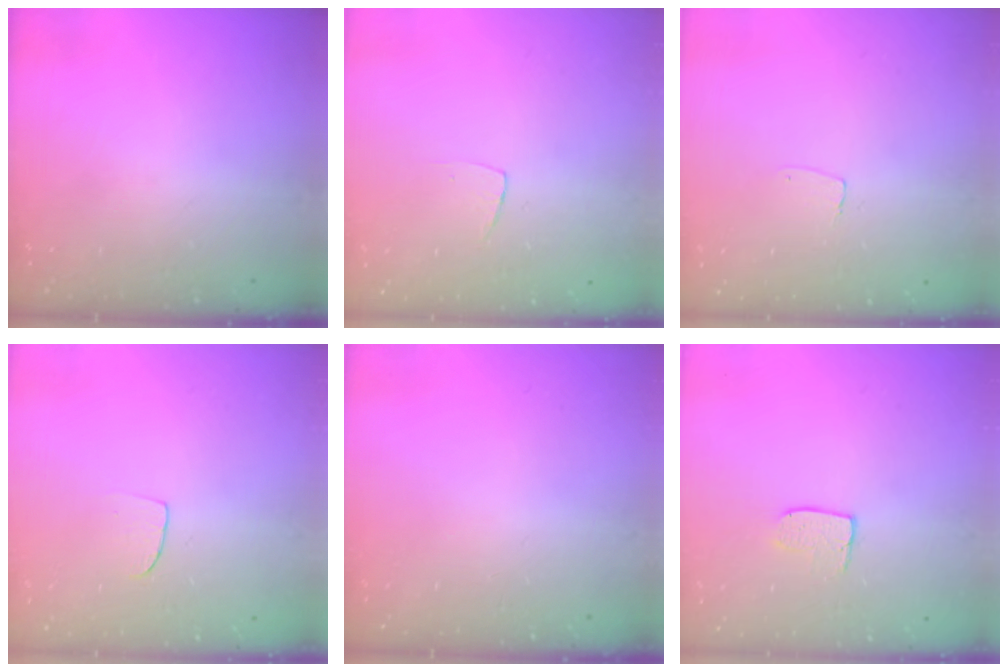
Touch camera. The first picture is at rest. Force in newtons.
{"total": 3.8, "press": 3.7, "slide": 0.3}
{"total": 3.5, "press": 3.5, "slide": 0.2}
{"total": 5.5, "press": 5.5, "slide": 0.3}
{"total": 0.0}
{"total": 6.0, "press": 6.0, "slide": 0.3}